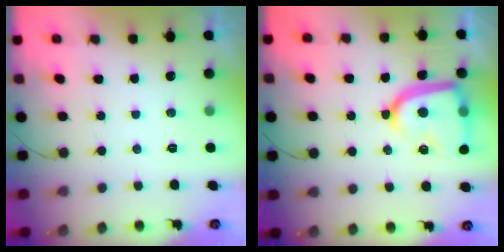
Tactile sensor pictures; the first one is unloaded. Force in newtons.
{"total": 17.2, "press": 17.1, "slide": 1.6}